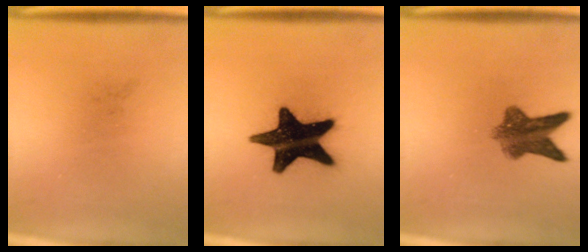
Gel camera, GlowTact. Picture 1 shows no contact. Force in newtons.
{"total": 19.1}
{"total": 7.1}